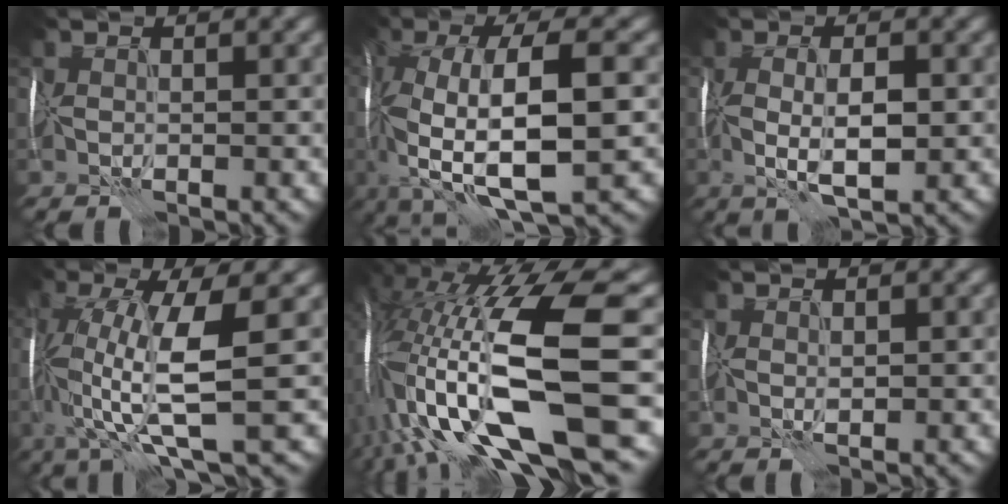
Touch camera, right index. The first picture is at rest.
{"total": 12.4, "force": [-2.0, 4.5, 11.3], "torque": [-0.207, -0.003, -0.034]}
{"total": 4.3, "force": [-0.5, 1.5, 4.0], "torque": [-0.077, -0.007, -0.005]}
{"total": 9.2, "force": [0.2, 2.5, 8.8], "torque": [-0.159, 0.000, 0.000]}
{"total": 18.0, "force": [-2.7, 6.2, 16.7], "torque": [-0.307, -0.019, -0.033]}
{"total": 0.6, "force": [0.2, 0.3, 0.5], "torque": [-0.010, 0.001, 0.004]}